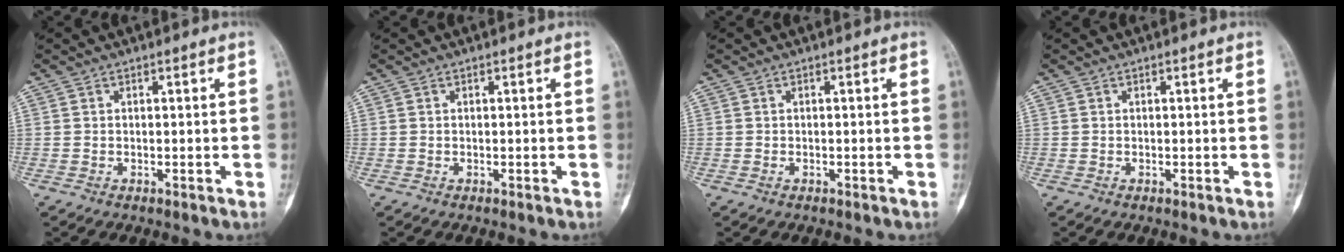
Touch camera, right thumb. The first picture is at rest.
{"total": 0.0}
{"total": 0.0}
{"total": 0.0}